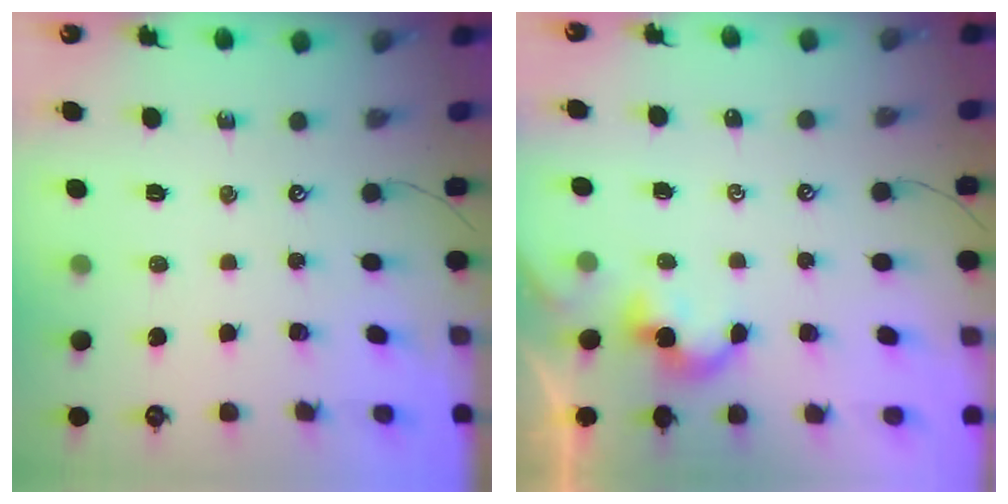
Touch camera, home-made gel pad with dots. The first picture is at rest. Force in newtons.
{"total": 0.0}